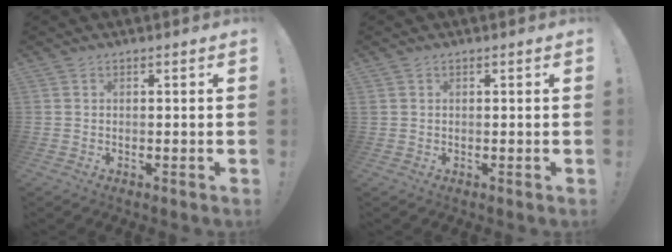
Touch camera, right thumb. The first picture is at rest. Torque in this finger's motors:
{"motor_torque": [-0.35, 0.04, -0.38, 0.30, 0.05]}